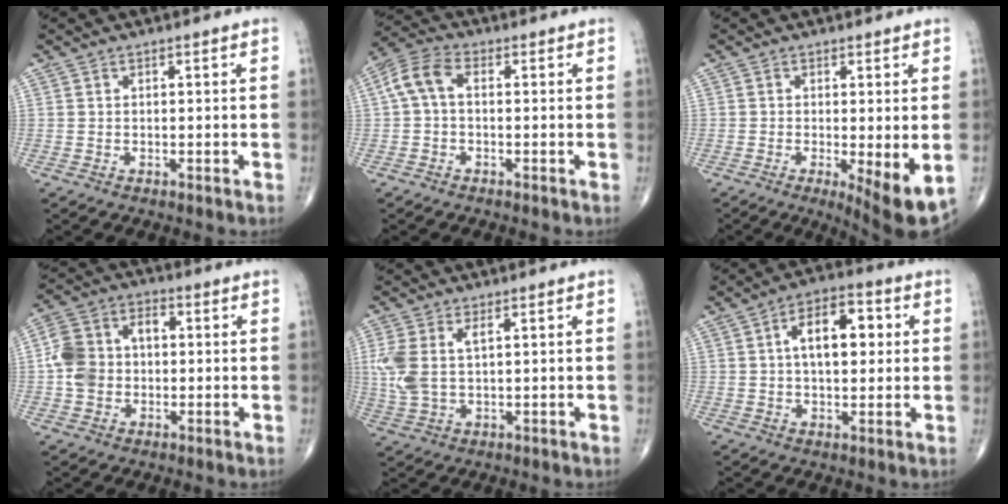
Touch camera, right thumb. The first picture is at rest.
{"total": 6.0, "force": [0.3, 3.5, 4.9], "torque": [-0.104, 0.022, -0.004]}
{"total": 8.2, "force": [-2.0, 2.0, 7.7], "torque": [-0.115, -0.023, -0.027]}
{"total": 9.9, "force": [-0.3, 7.8, 6.1], "torque": [-0.107, 0.033, -0.013]}
{"total": 7.7, "force": [1.6, 4.0, 6.4], "torque": [-0.167, 0.006, 0.040]}
{"total": 10.9, "force": [2.0, 5.8, 9.0], "torque": [-0.123, 0.017, 0.027]}